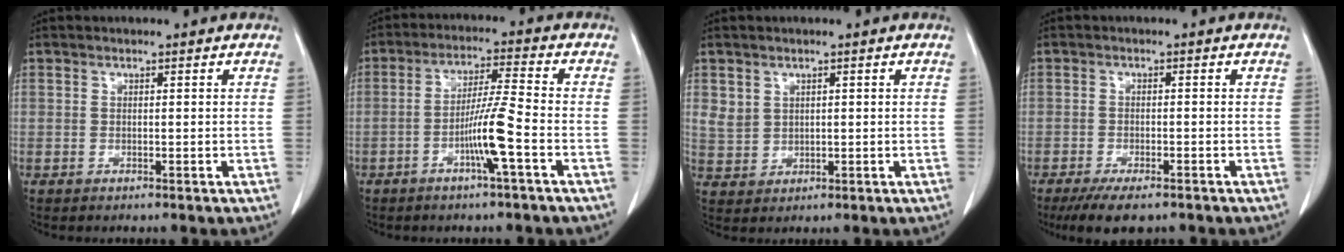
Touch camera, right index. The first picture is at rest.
{"total": 7.3, "force": [-2.8, -0.7, 6.7], "torque": [-0.128, 0.002, -0.054]}
{"total": 3.2, "force": [1.5, 2.8, 0.8], "torque": [-0.013, 0.002, 0.037]}
{"total": 6.4, "force": [-4.8, 2.1, 3.7], "torque": [-0.058, -0.009, -0.075]}